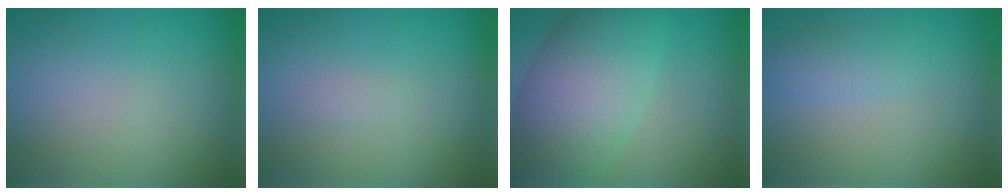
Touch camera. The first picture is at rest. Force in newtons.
{"total": 0.5, "press": 0.5, "slide": 0.0}
{"total": 8.4, "press": 8.3, "slide": 0.1}
{"total": 1.8, "press": 1.8, "slide": 0.1}